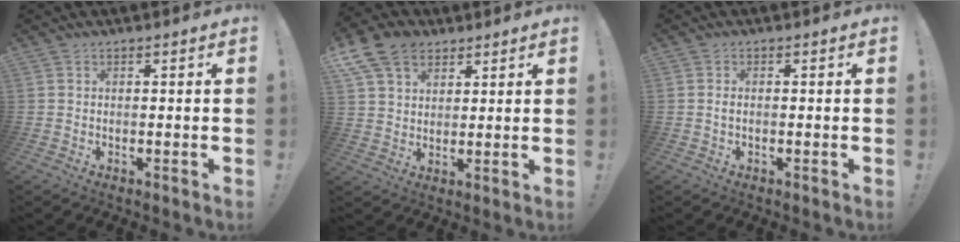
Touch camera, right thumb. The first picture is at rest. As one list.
[{"total": 12.3, "force": [6.7, 8.6, 5.7], "torque": [-0.093, -0.024, 0.133]}, {"total": 1.1, "force": [-0.5, 0.4, 0.9], "torque": [-0.024, 0.006, -0.007]}]